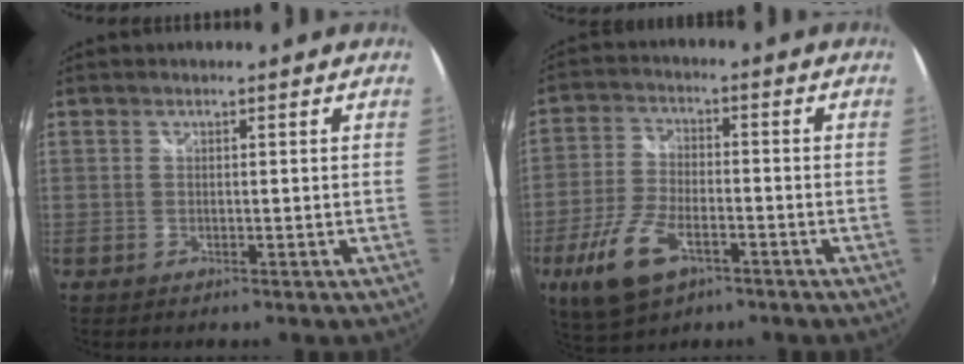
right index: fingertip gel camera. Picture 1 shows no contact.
{"total": 12.2, "force": [-6.1, 5.9, 8.7], "torque": [-0.195, -0.014, -0.111]}